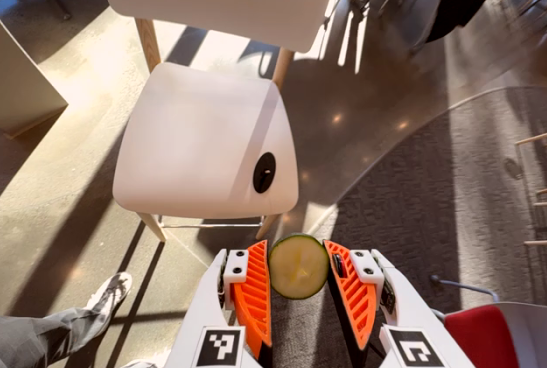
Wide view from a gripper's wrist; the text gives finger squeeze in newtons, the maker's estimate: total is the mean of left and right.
{"total": 9.6, "left": 9.7, "right": 9.6}